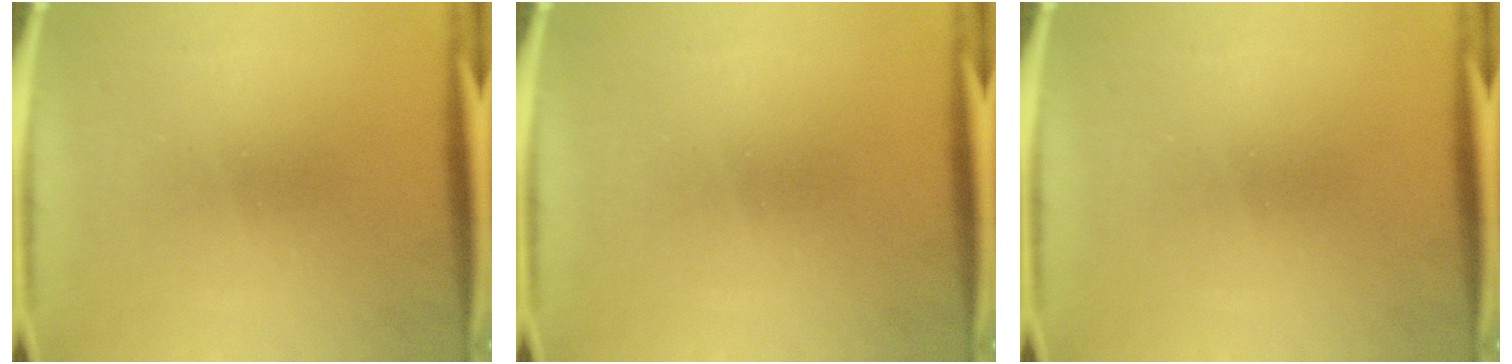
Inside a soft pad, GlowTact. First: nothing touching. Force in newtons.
{"total": 0.0}
{"total": 0.0}